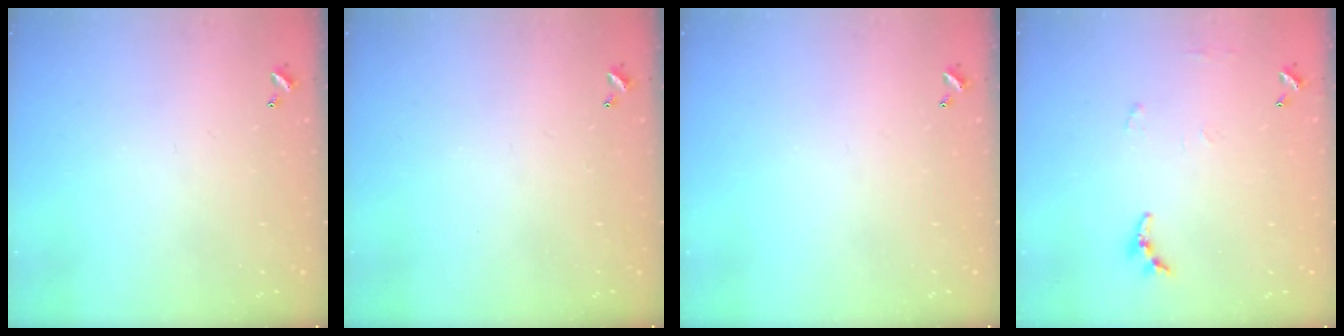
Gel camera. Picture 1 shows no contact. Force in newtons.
{"total": 0.0}
{"total": 0.0}
{"total": 5.7, "press": 5.7, "slide": 0.2}